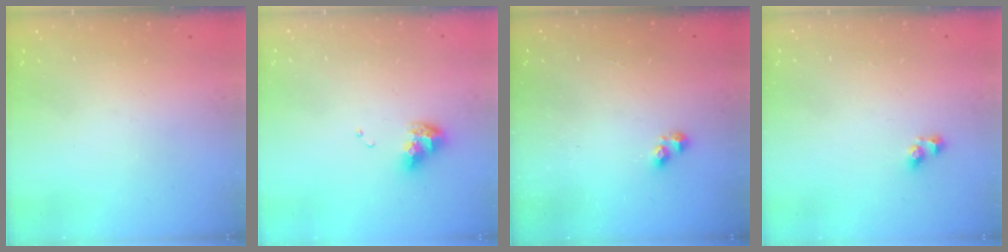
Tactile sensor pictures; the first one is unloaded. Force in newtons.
{"total": 10.1, "press": 10.1, "slide": 1.0}
{"total": 3.3, "press": 3.2, "slide": 0.5}
{"total": 4.0, "press": 4.0, "slide": 0.3}